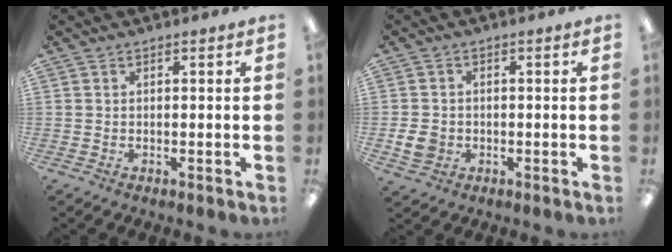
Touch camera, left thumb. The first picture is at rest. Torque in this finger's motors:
{"motor_torque": [-0.23, 0.28, -0.03, 0.23, 0.02]}